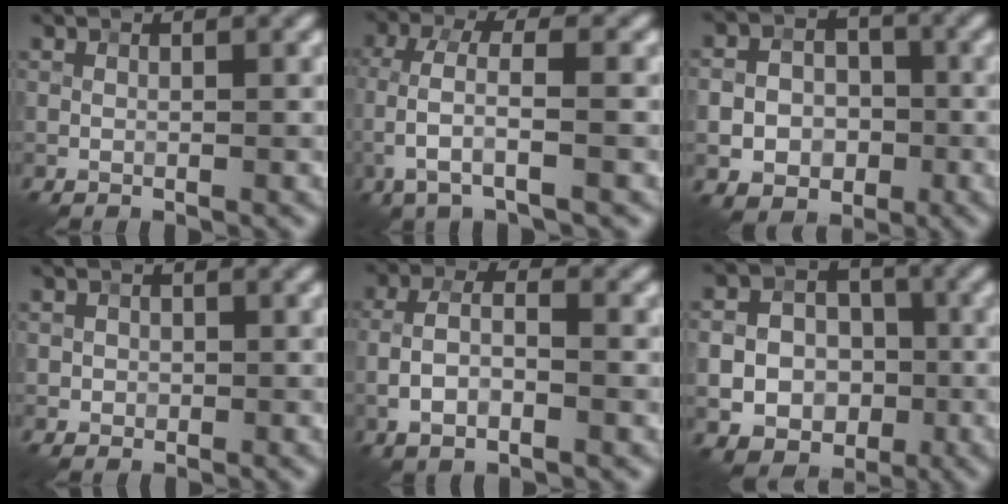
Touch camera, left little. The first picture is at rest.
{"total": 4.2, "force": [-0.9, 1.2, 3.9], "torque": [-0.088, 0.006, -0.018]}
{"total": 6.7, "force": [-1.9, 5.8, 2.9], "torque": [-0.044, -0.006, -0.047]}
{"total": 0.9, "force": [-0.1, 0.9, 0.1], "torque": [0.003, -0.004, -0.001]}
{"total": 4.6, "force": [-1.2, 2.1, 4.0], "torque": [-0.082, 0.006, -0.027]}
{"total": 10.5, "force": [-3.3, 9.2, 4.1], "torque": [-0.062, -0.016, -0.078]}